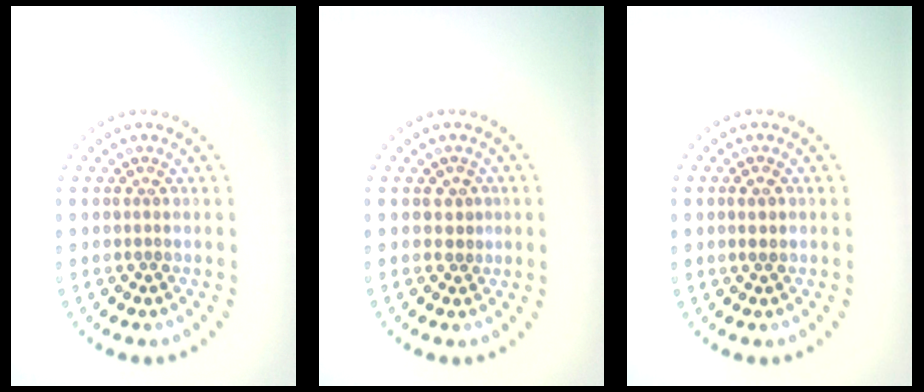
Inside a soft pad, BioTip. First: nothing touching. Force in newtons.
{"total": 1.0, "press": 0.8, "slide": 0.6}
{"total": 1.0, "press": 0.9, "slide": 0.4}